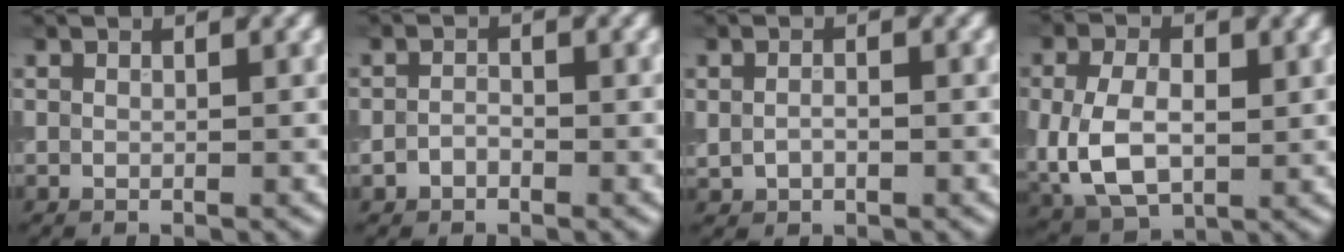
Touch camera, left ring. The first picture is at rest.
{"total": 1.1, "force": [-0.5, 0.8, 0.6], "torque": [-0.011, -0.001, -0.013]}
{"total": 1.6, "force": [-0.1, 1.1, 1.1], "torque": [-0.026, -0.003, 0.000]}
{"total": 7.0, "force": [-0.1, 4.7, 5.2], "torque": [-0.119, -0.005, -0.004]}